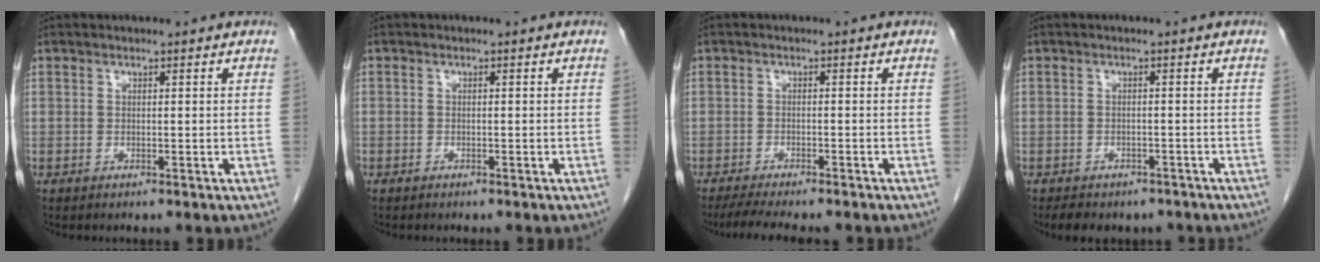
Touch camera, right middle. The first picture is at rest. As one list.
[{"total": 0.7, "force": [-0.5, 0.5, 0.0], "torque": [-0.008, 0.003, -0.010]}, {"total": 8.6, "force": [-7.4, 1.2, 4.1], "torque": [-0.063, -0.014, -0.110]}, {"total": 7.6, "force": [-6.2, 3.7, 2.5], "torque": [-0.035, 0.004, -0.075]}]